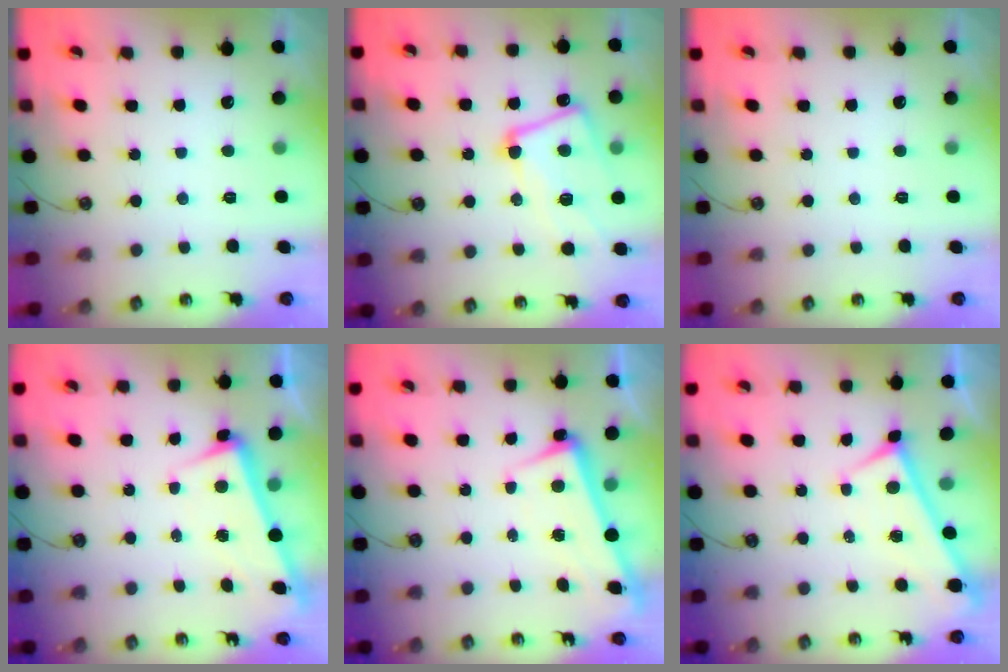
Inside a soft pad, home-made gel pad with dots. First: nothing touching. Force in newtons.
{"total": 8.0, "press": 7.9, "slide": 1.4}
{"total": 0.0}
{"total": 3.6, "press": 3.4, "slide": 1.2}
{"total": 2.3, "press": 2.1, "slide": 0.9}
{"total": 0.0}